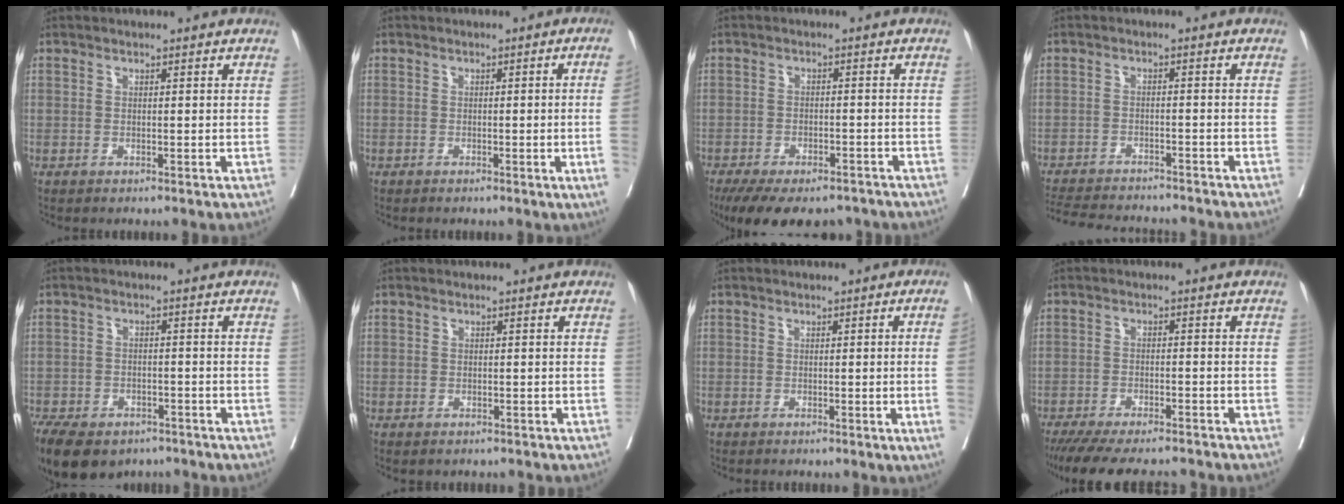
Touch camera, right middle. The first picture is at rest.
{"total": 4.1, "force": [-0.6, -1.5, 3.7], "torque": [-0.042, -0.008, -0.007]}
{"total": 14.6, "force": [-11.6, 5.7, 6.8], "torque": [-0.142, -0.014, -0.159]}
{"total": 13.6, "force": [-12.5, 2.2, 4.6], "torque": [-0.097, -0.013, -0.175]}
{"total": 15.1, "force": [-10.5, 8.5, 6.8], "torque": [-0.174, -0.015, -0.148]}
{"total": 2.7, "force": [-2.4, 1.0, 0.8], "torque": [-0.014, -0.005, -0.028]}
{"total": 4.3, "force": [-0.6, -1.9, 3.8], "torque": [-0.045, -0.009, -0.007]}
{"total": 14.0, "force": [-12.5, 2.5, 5.9], "torque": [-0.114, -0.023, -0.177]}